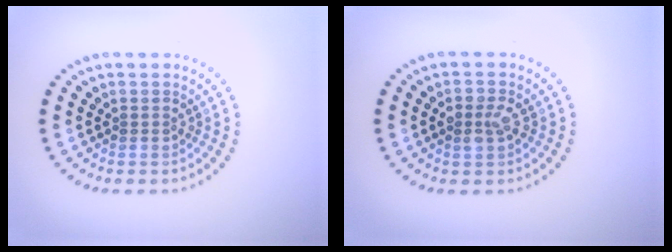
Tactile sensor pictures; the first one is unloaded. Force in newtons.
{"total": 2.1, "press": 2.1, "slide": 0.2}